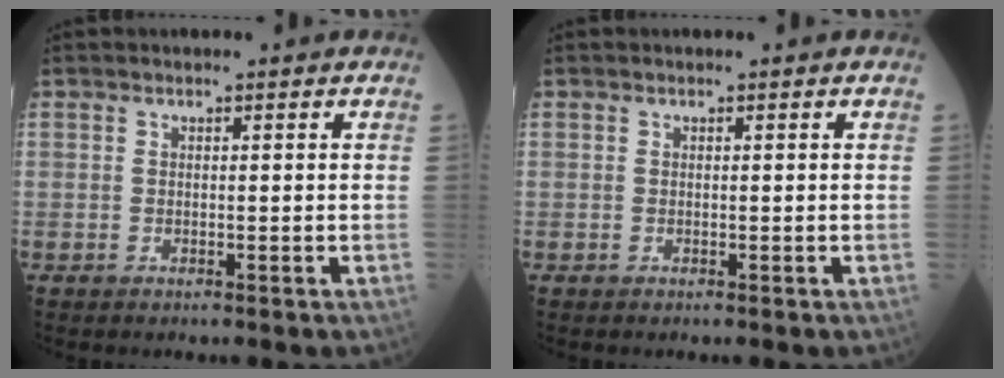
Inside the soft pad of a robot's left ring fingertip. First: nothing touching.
{"total": 0.0}